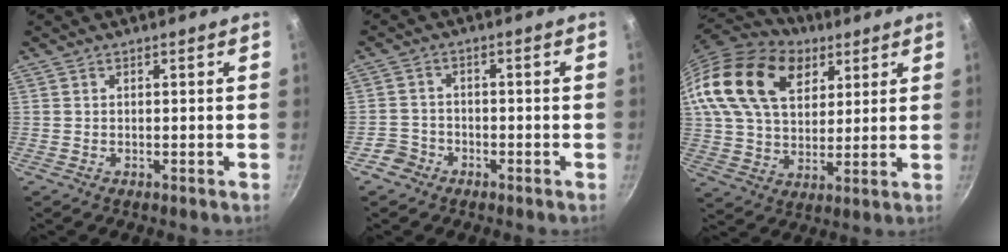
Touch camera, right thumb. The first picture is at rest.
{"total": 3.6, "force": [-2.4, 2.6, 0.4], "torque": [0.004, 0.032, -0.044]}
{"total": 23.0, "force": [10.9, 14.6, 14.1], "torque": [-0.239, -0.010, 0.194]}